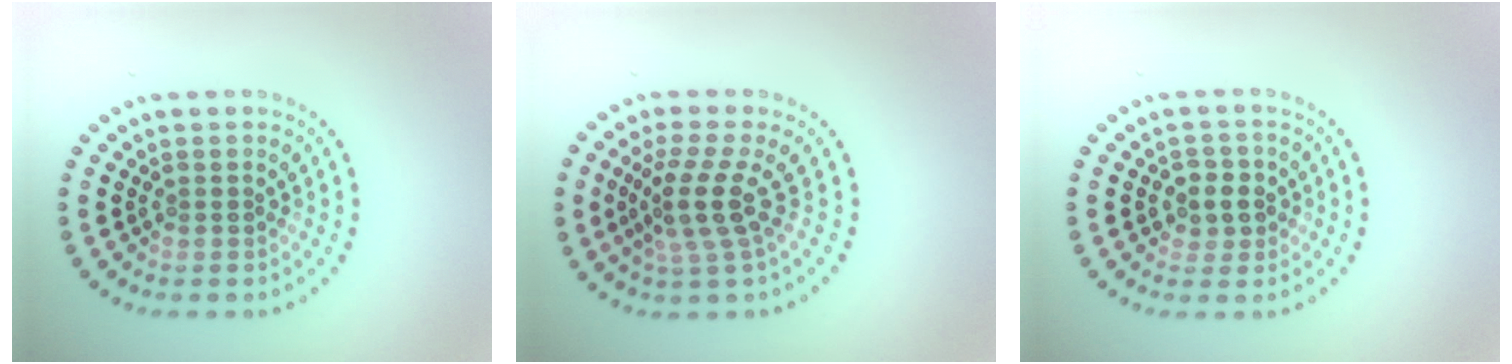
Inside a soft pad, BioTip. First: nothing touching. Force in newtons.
{"total": 3.6, "press": 2.6, "slide": 2.5}
{"total": 2.4, "press": 2.3, "slide": 0.8}